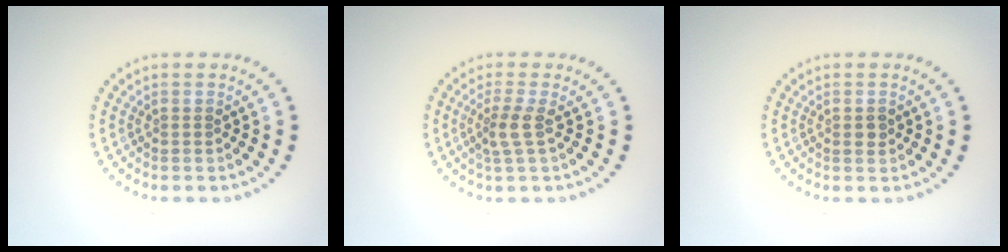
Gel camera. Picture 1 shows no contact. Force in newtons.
{"total": 2.0, "press": 1.6, "slide": 1.3}
{"total": 1.0, "press": 1.0, "slide": 0.2}